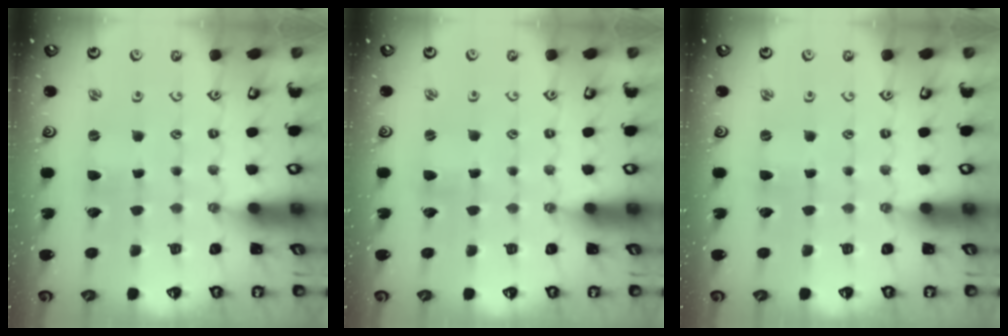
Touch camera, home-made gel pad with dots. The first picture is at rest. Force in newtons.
{"total": 0.6, "press": 0.6, "slide": 0.1}
{"total": 0.0}